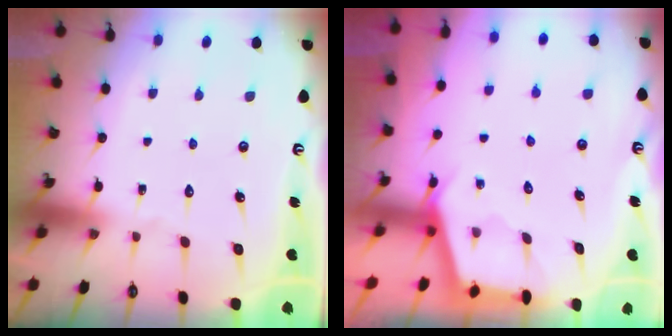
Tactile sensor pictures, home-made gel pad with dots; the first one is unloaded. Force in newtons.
{"total": 2.6, "press": 2.5, "slide": 0.3}